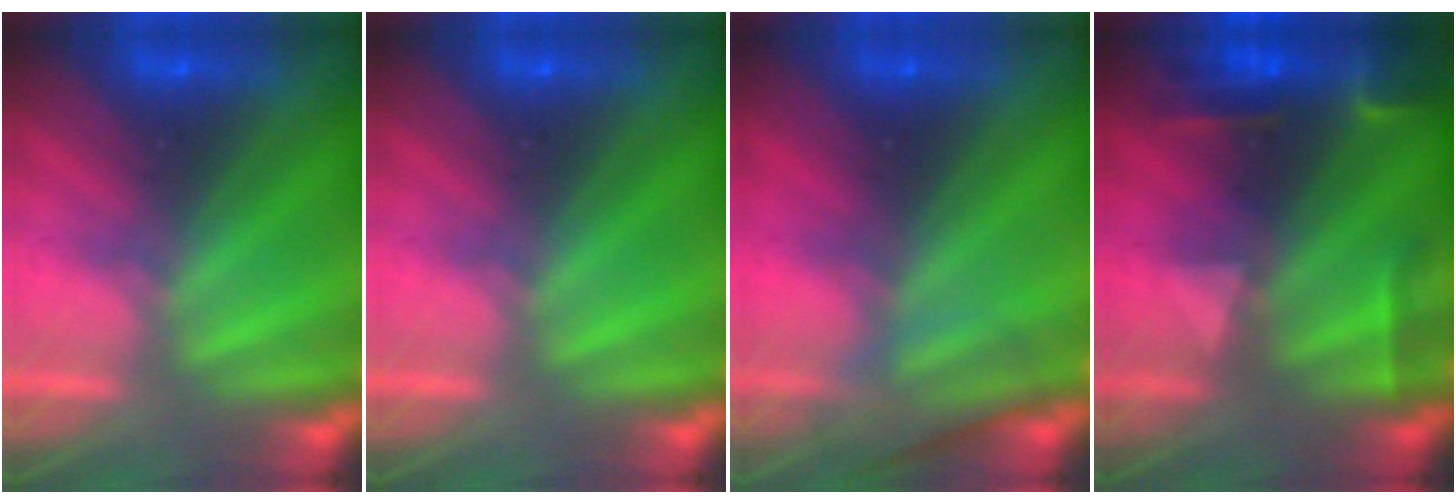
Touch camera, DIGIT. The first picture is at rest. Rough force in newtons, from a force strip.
{"total": 0.0}
{"total": 2.8}
{"total": 7.3}